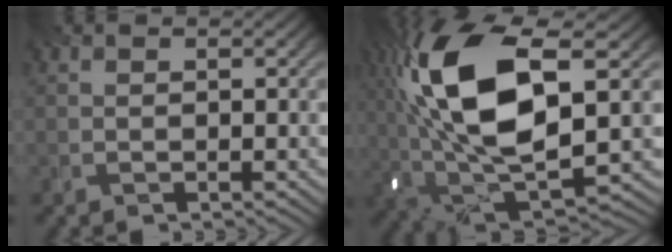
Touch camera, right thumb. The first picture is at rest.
{"total": 17.3, "force": [3.9, 7.3, 15.2], "torque": [-0.327, 0.024, 0.062]}